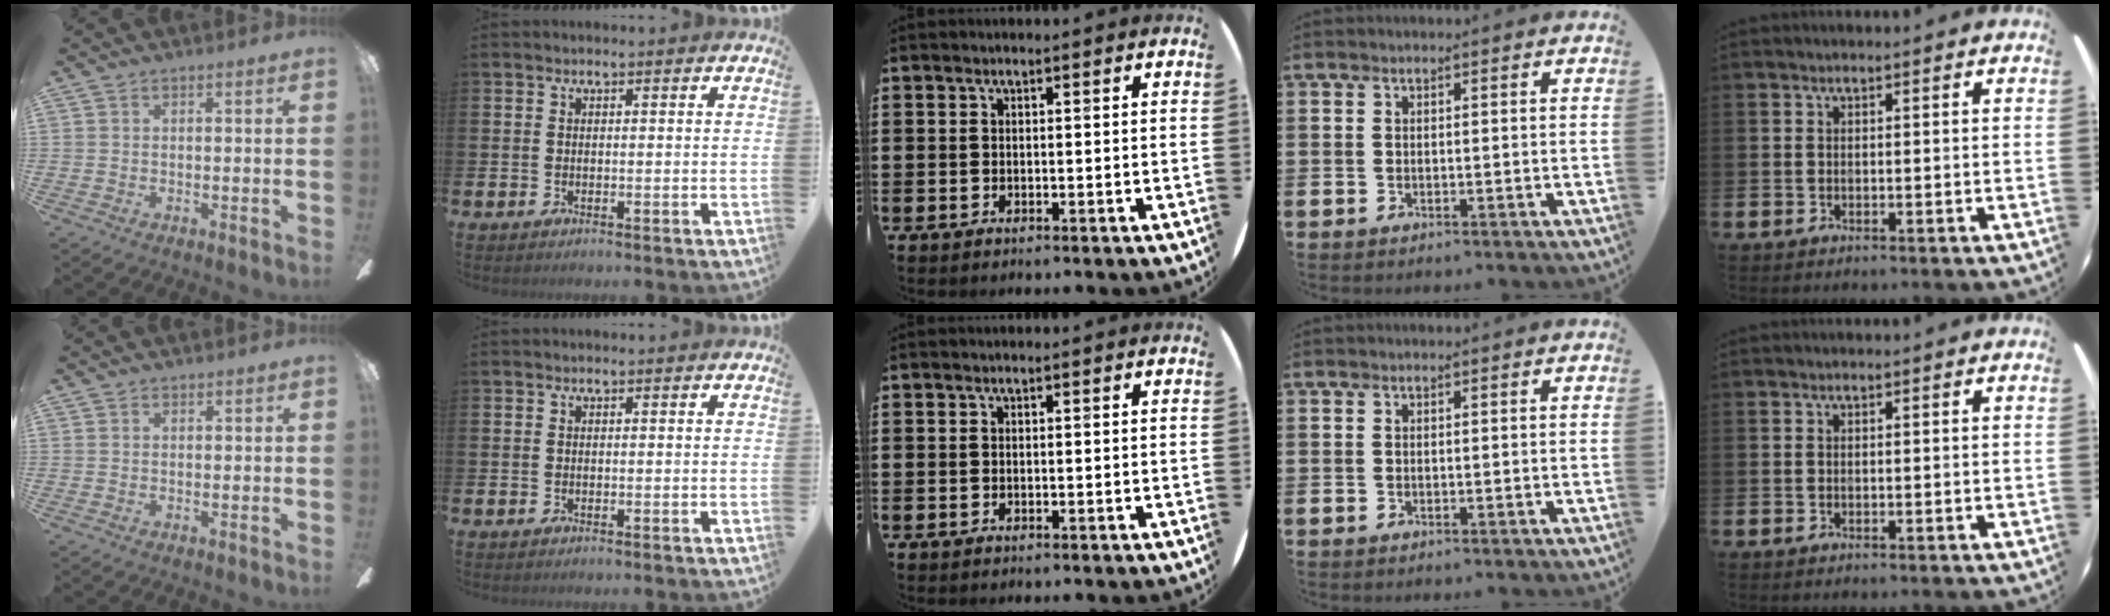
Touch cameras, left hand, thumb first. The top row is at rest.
{"thumb": {"total": 0.6, "force": [0.5, 0.2, -0.1], "torque": [0.001, 0.000, 0.010]}}